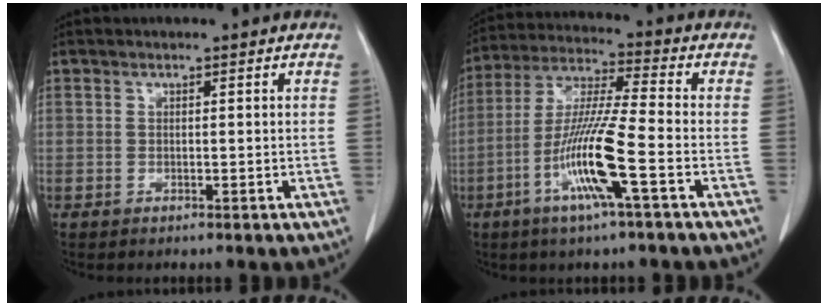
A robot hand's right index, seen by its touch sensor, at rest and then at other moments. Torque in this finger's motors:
{"motor_torque": [1.35, -0.79, 0.40, 0.14]}